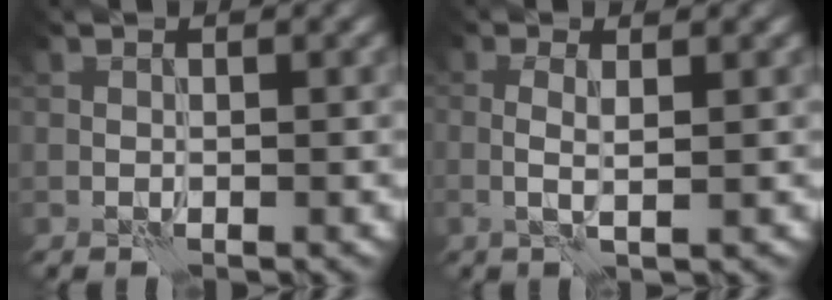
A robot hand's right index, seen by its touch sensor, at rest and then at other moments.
{"total": 2.2, "force": [0.2, 0.4, 2.2], "torque": [-0.041, 0.002, -0.001]}